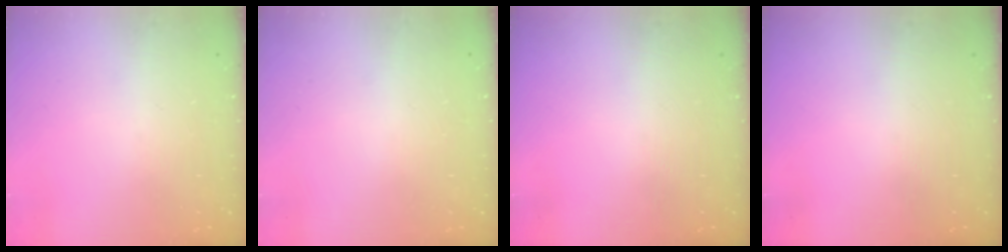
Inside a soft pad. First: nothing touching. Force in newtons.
{"total": 2.6, "press": 2.6, "slide": 0.2}
{"total": 0.0}
{"total": 0.0}